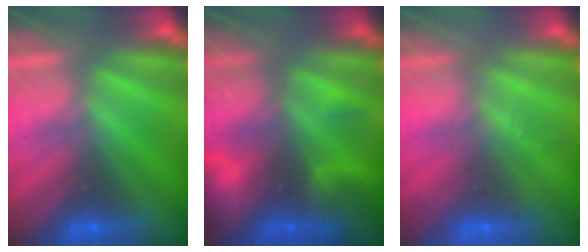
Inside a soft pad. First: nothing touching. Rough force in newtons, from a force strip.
{"total": 6.8}
{"total": 2.0}